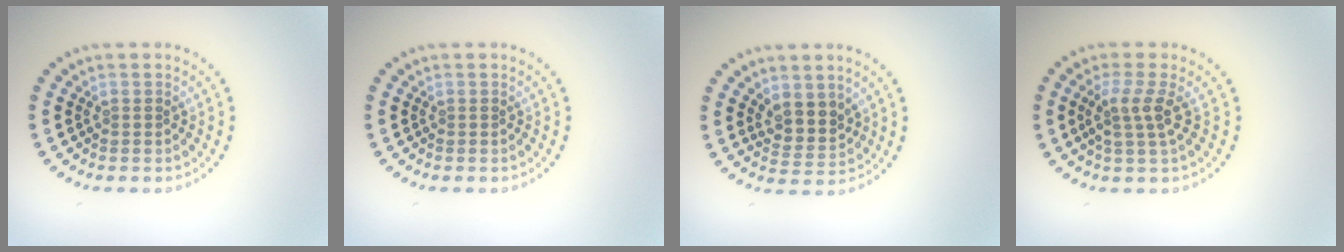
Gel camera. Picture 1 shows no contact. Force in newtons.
{"total": 0.0}
{"total": 2.7, "press": 2.3, "slide": 1.4}
{"total": 2.6, "press": 2.0, "slide": 1.6}